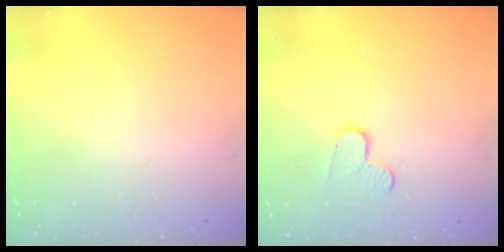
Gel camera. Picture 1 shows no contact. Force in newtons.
{"total": 4.1, "press": 4.1, "slide": 0.3}